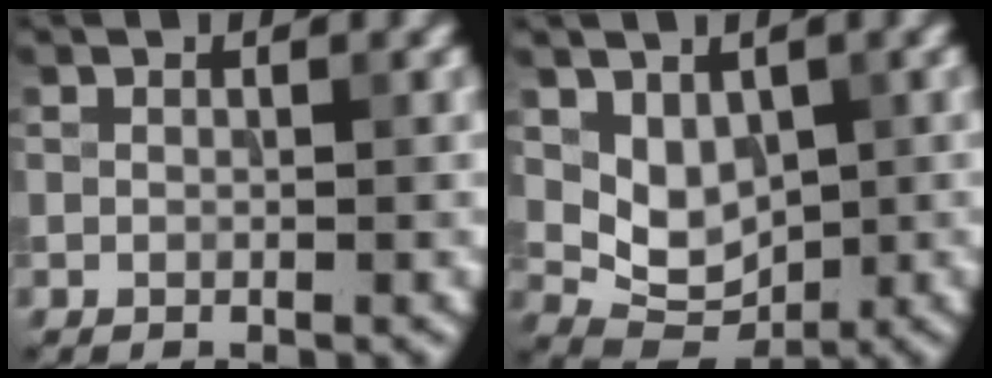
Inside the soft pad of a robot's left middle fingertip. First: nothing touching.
{"total": 4.2, "force": [1.2, 3.0, 2.6], "torque": [-0.049, -0.014, 0.029]}